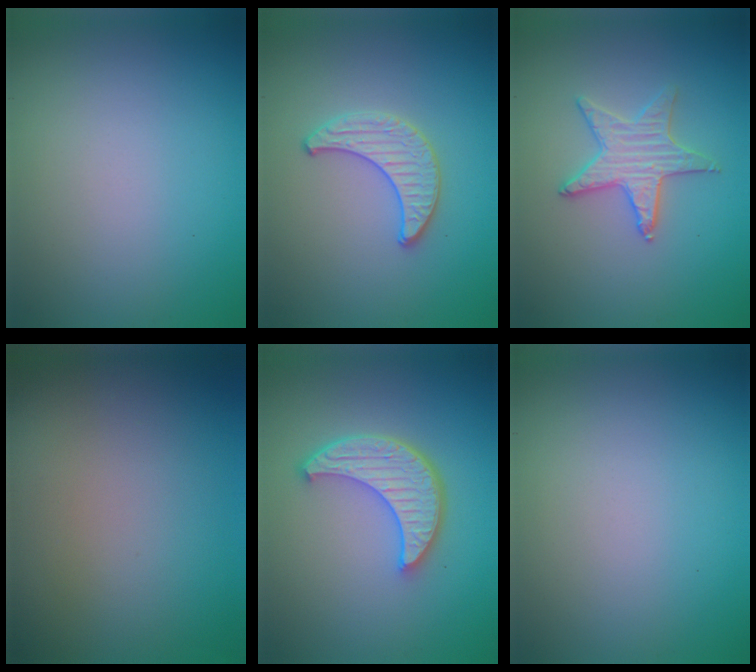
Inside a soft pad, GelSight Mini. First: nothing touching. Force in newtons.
{"total": 2.0, "press": 2.0, "slide": 0.1}
{"total": 2.4, "press": 2.4, "slide": 0.2}
{"total": 0.0}
{"total": 5.3, "press": 4.1, "slide": 3.4}
{"total": 0.0}